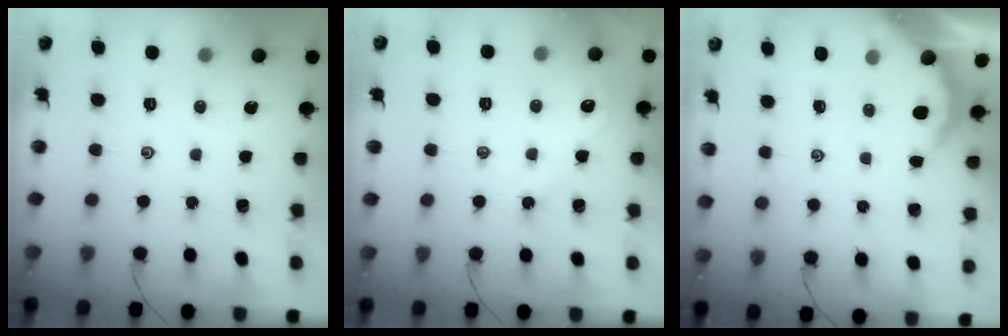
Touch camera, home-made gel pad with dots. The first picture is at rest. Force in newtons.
{"total": 2.3, "press": 2.3, "slide": 0.2}
{"total": 2.3, "press": 2.3, "slide": 0.2}